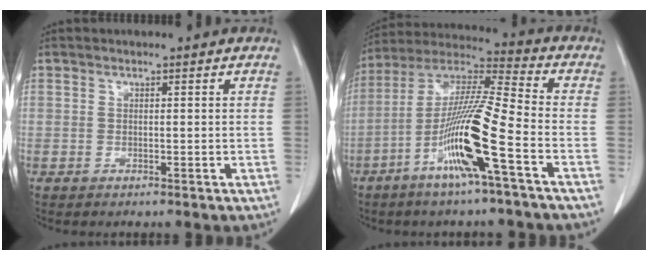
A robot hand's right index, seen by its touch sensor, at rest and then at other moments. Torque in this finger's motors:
{"motor_torque": [2.14, 0.00, 0.94, 0.21]}